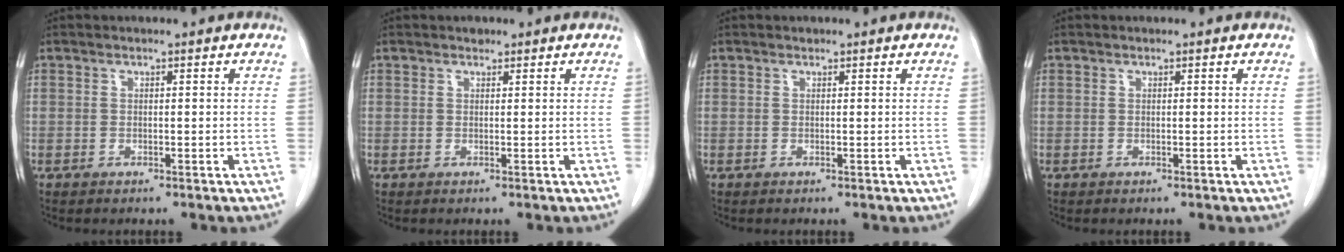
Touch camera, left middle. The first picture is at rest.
{"total": 0.7, "force": [0.5, 0.4, 0.1], "torque": [-0.001, 0.002, 0.006]}
{"total": 0.0}
{"total": 0.0}